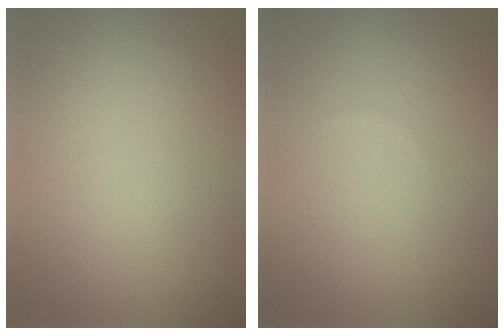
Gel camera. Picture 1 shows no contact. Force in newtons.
{"total": 0.0}